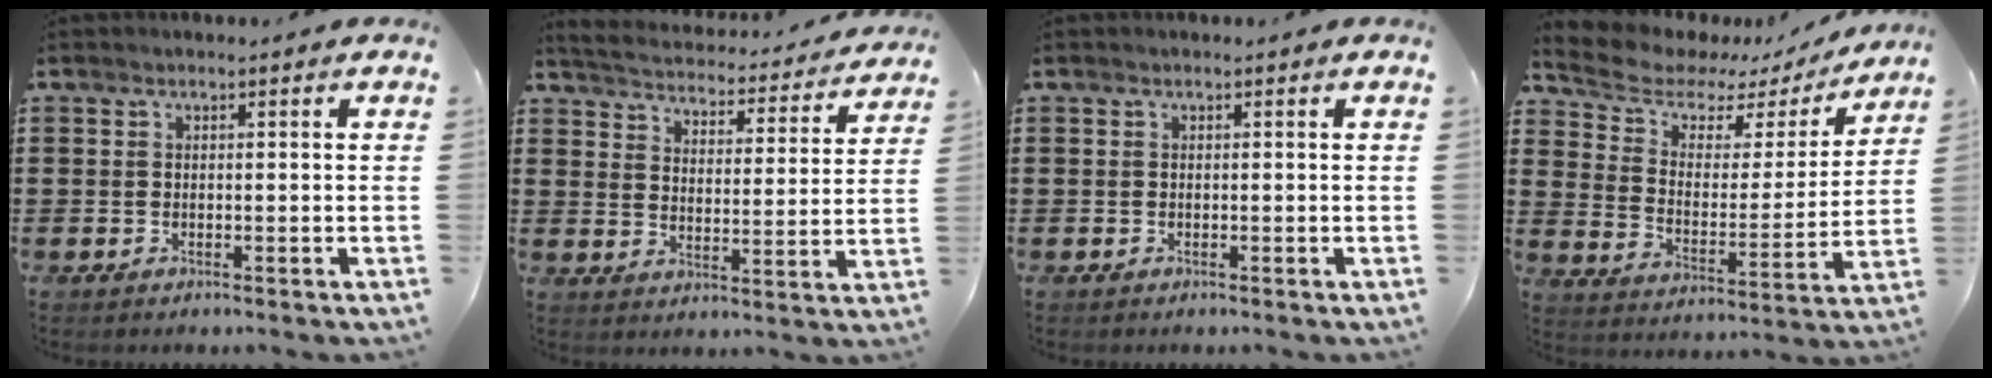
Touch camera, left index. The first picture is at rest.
{"total": 3.6, "force": [3.6, -0.2, 0.1], "torque": [-0.026, -0.035, 0.054]}
{"total": 0.0}
{"total": 5.6, "force": [4.7, 2.8, 1.5], "torque": [-0.064, -0.026, 0.076]}